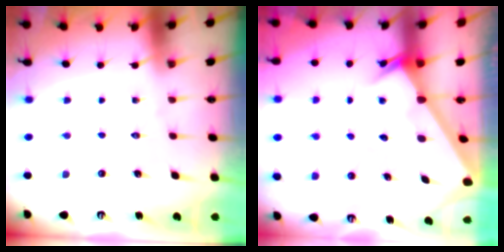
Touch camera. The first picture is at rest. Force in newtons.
{"total": 2.5, "press": 2.5, "slide": 0.3}